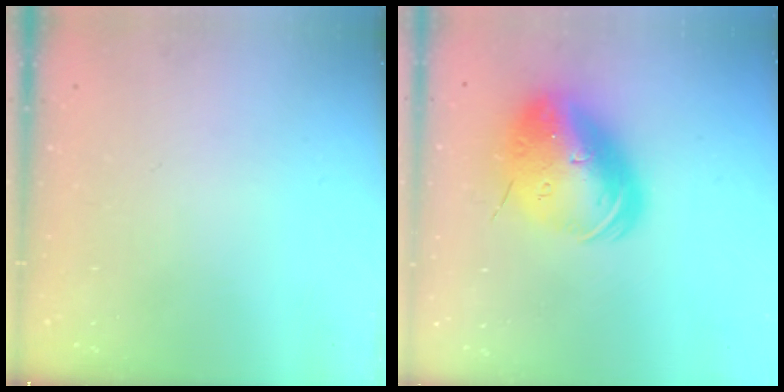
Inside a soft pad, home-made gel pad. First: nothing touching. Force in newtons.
{"total": 22.4, "press": 22.1, "slide": 4.0}